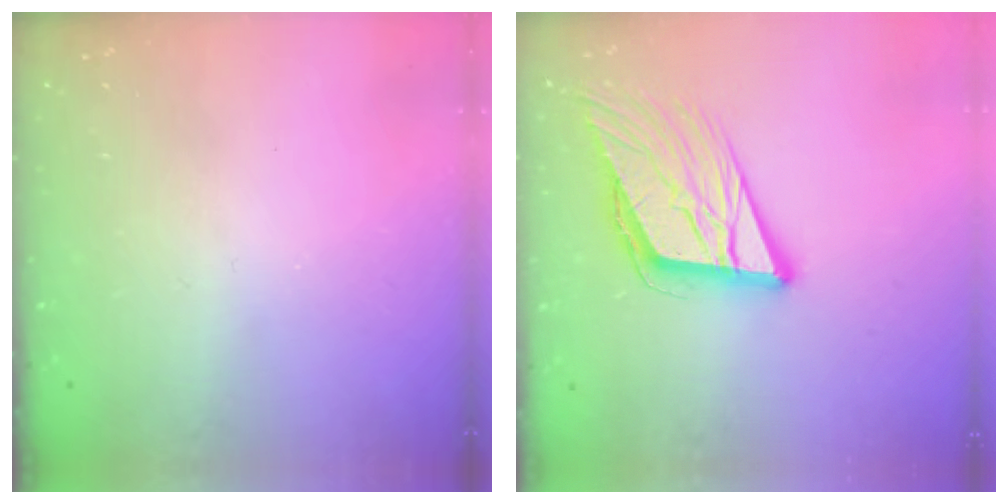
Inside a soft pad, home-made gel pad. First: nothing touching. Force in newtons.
{"total": 15.0, "press": 14.6, "slide": 3.5}